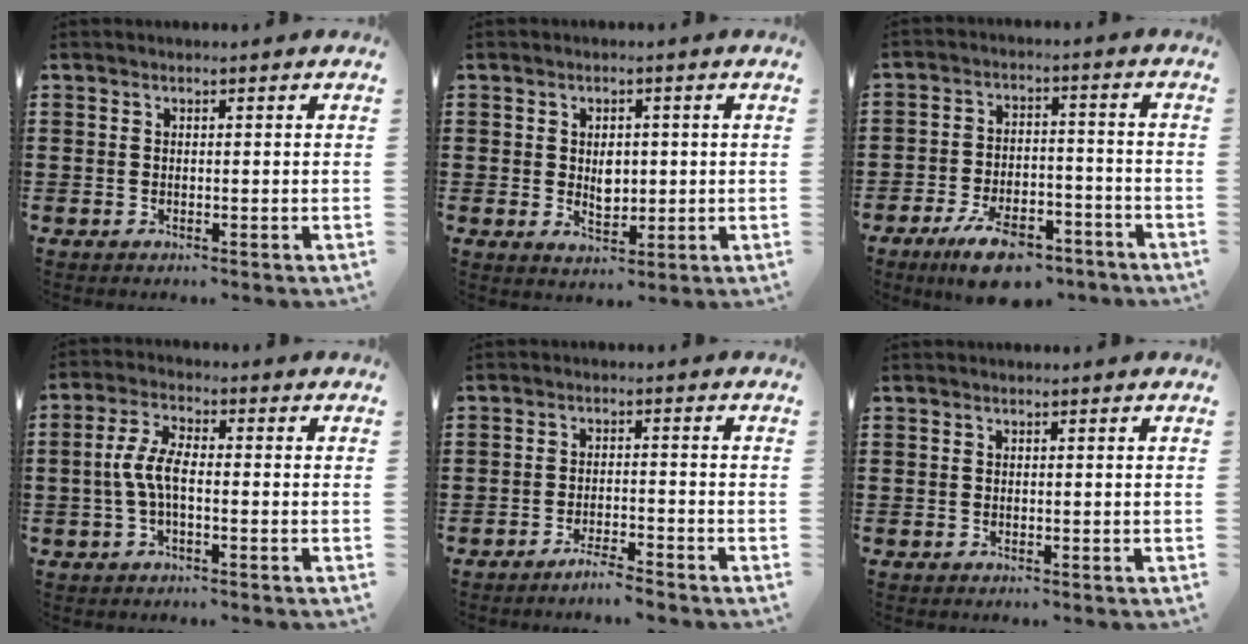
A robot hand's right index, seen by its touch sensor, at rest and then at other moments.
{"total": 3.7, "force": [0.2, 2.4, 2.7], "torque": [-0.040, 0.003, 0.000]}
{"total": 8.3, "force": [-6.0, 2.9, 4.9], "torque": [-0.092, 0.015, -0.107]}
{"total": 5.3, "force": [-0.9, 2.0, 4.8], "torque": [-0.121, -0.005, -0.027]}
{"total": 2.9, "force": [-2.8, 0.0, 0.8], "torque": [-0.015, 0.003, -0.054]}
{"total": 0.0}